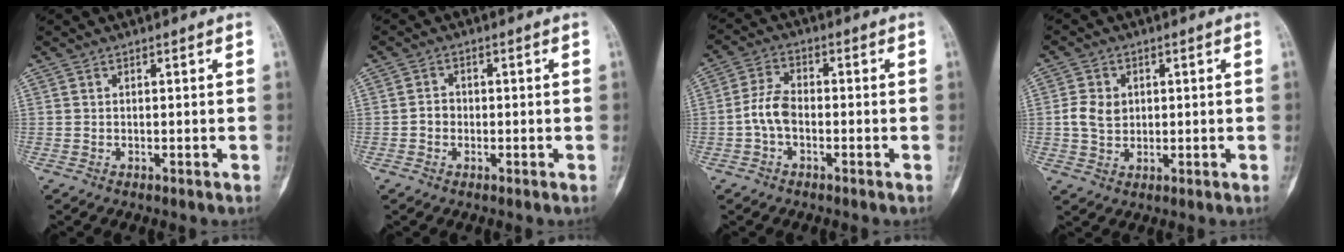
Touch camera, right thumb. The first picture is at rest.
{"total": 2.0, "force": [-0.5, 1.8, 0.9], "torque": [-0.003, 0.009, -0.014]}
{"total": 5.4, "force": [-1.4, 3.2, 4.1], "torque": [-0.083, 0.020, -0.034]}
{"total": 5.0, "force": [0.6, 4.0, 2.9], "torque": [-0.045, 0.002, 0.012]}